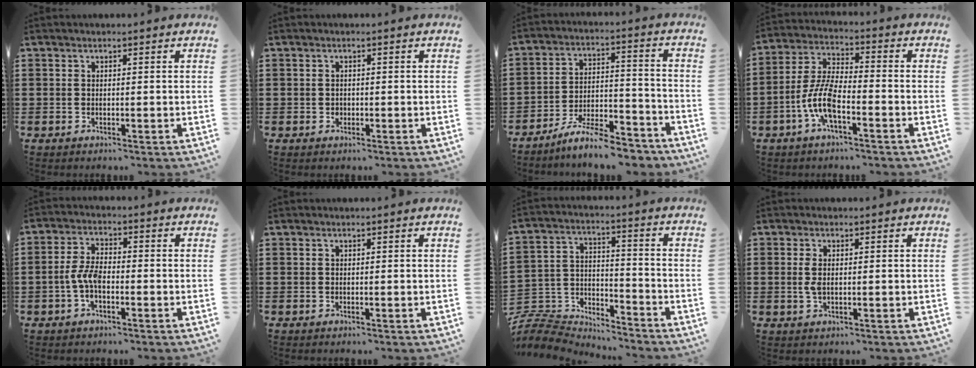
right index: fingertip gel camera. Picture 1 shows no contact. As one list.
[{"total": 0.7, "force": [-0.1, 0.7, 0.1], "torque": [-0.005, 0.004, -0.003]}, {"total": 9.0, "force": [-8.0, 1.1, 3.9], "torque": [-0.070, 0.018, -0.153]}, {"total": 7.8, "force": [-3.5, 2.3, 6.6], "torque": [-0.165, -0.010, -0.074]}, {"total": 4.9, "force": [-1.6, 2.1, 4.1], "torque": [-0.101, -0.004, -0.034]}, {"total": 0.0}, {"total": 7.3, "force": [-7.0, 1.9, 1.0], "torque": [-0.036, 0.004, -0.143]}, {"total": 2.2, "force": [0.1, 0.8, 2.1], "torque": [-0.057, -0.005, -0.004]}]